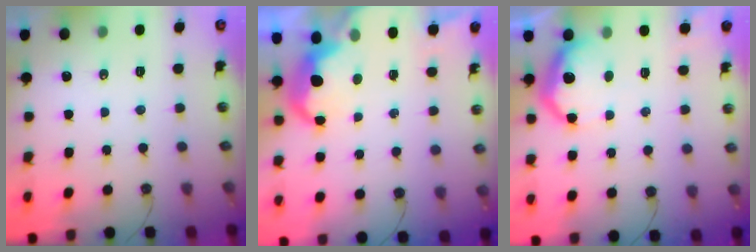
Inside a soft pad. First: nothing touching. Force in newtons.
{"total": 6.9, "press": 6.9, "slide": 0.5}
{"total": 9.9, "press": 9.9, "slide": 0.7}